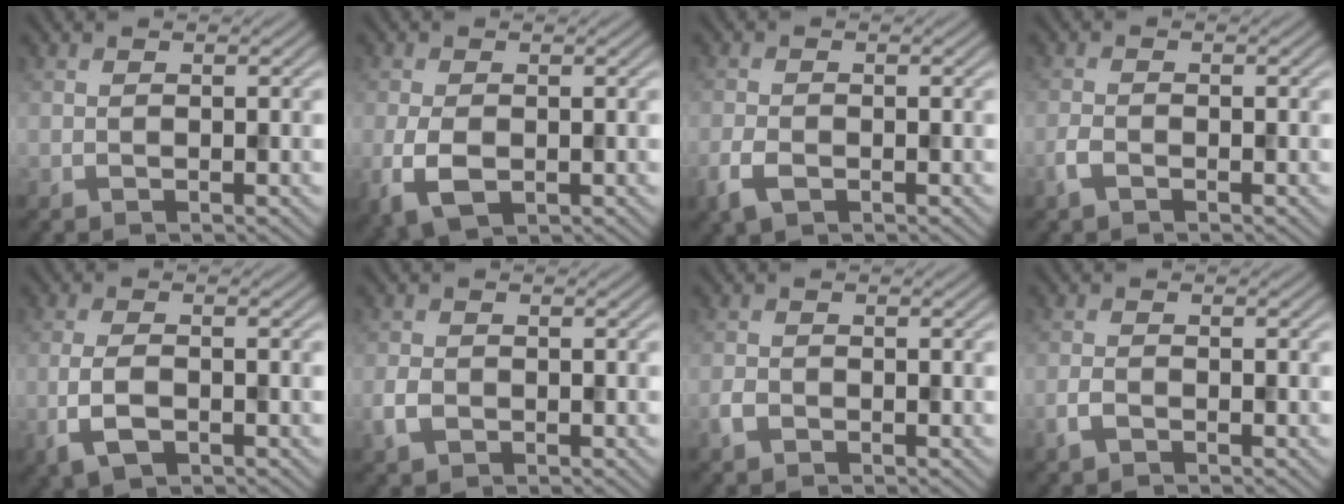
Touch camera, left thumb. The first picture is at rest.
{"total": 4.5, "force": [-1.1, 2.7, 3.5], "torque": [-0.089, -0.013, -0.019]}
{"total": 2.9, "force": [-1.5, 1.5, 2.0], "torque": [-0.048, -0.007, -0.033]}
{"total": 1.8, "force": [-1.1, 0.8, 1.1], "torque": [-0.028, -0.001, -0.027]}
{"total": 4.1, "force": [-1.5, 1.8, 3.4], "torque": [-0.081, -0.006, -0.034]}
{"total": 2.4, "force": [-0.9, 1.8, 1.4], "torque": [-0.036, -0.006, -0.022]}
{"total": 1.5, "force": [-0.9, 0.9, 0.7], "torque": [-0.016, 0.000, -0.022]}
{"total": 1.8, "force": [-1.1, 0.7, 1.1], "torque": [-0.028, -0.002, -0.027]}